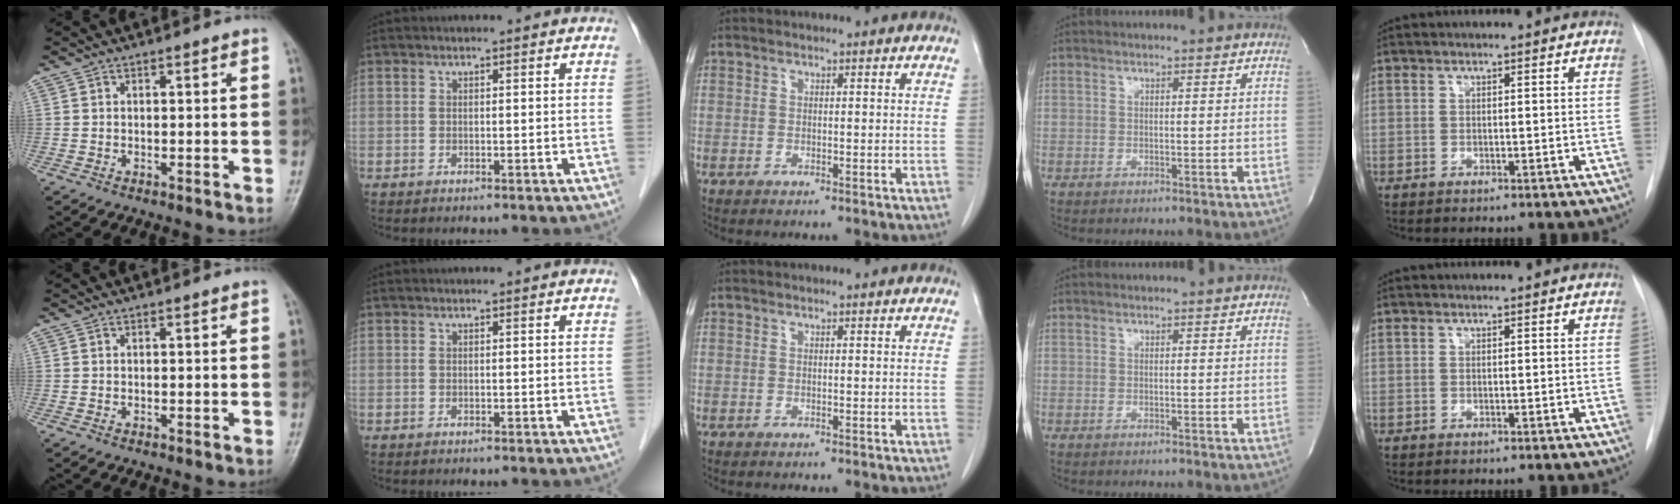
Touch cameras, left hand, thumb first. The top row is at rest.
{}